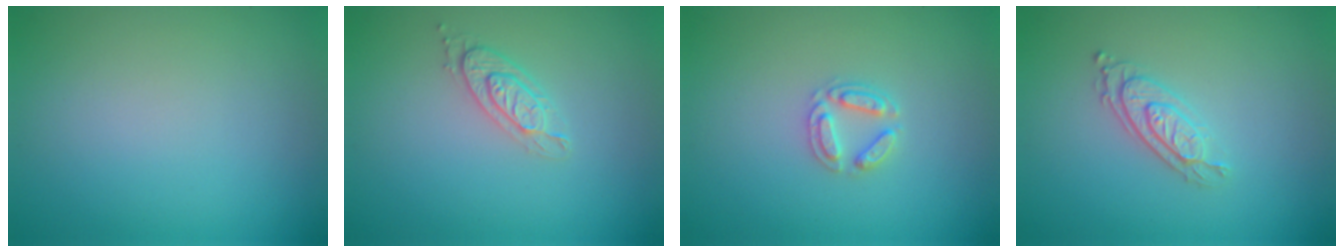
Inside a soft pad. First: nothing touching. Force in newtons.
{"total": 2.0, "press": 1.9, "slide": 0.6}
{"total": 2.2, "press": 2.2, "slide": 0.3}
{"total": 2.8, "press": 2.2, "slide": 1.7}